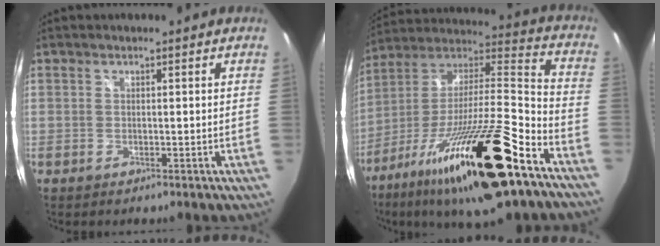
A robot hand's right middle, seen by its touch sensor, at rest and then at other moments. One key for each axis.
{"total": 30.4, "fx": -18.1, "fy": 5.2, "fz": 23.9, "tx": -0.403, "ty": -0.051, "tz": -0.305}